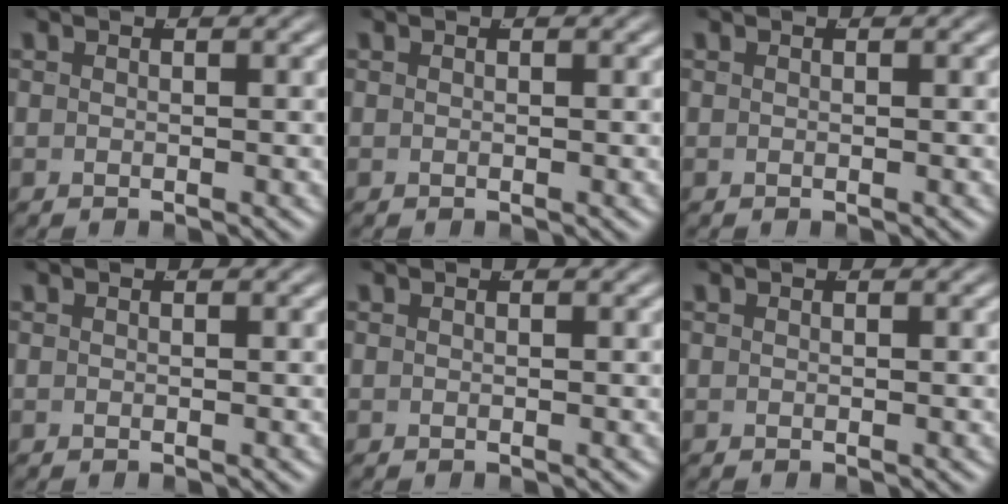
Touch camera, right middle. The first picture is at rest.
{"total": 0.0}
{"total": 0.0}
{"total": 0.0}
{"total": 0.0}
{"total": 0.0}